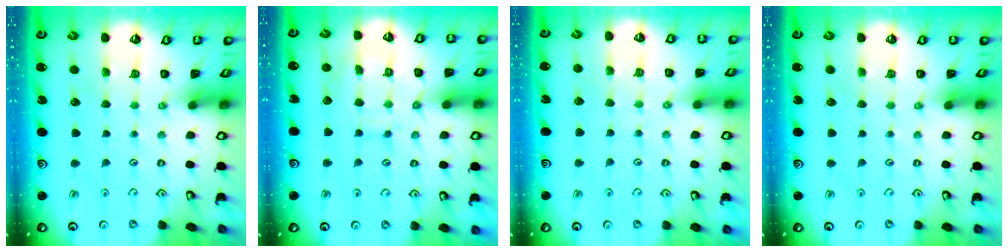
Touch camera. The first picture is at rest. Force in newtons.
{"total": 10.5, "press": 10.5, "slide": 0.6}
{"total": 2.7, "press": 2.7, "slide": 0.5}
{"total": 0.0}